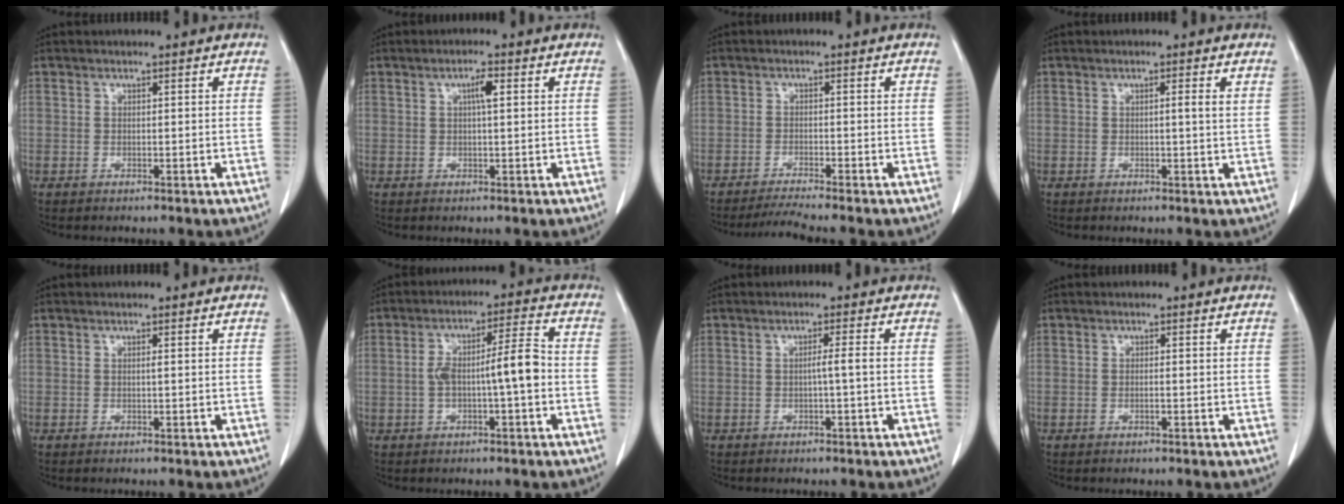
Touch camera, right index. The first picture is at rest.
{"total": 2.4, "force": [0.7, 0.2, 2.3], "torque": [-0.042, 0.004, 0.011]}
{"total": 3.7, "force": [-3.2, -1.5, 1.0], "torque": [-0.025, -0.017, -0.060]}
{"total": 1.6, "force": [0.5, -0.2, 1.5], "torque": [-0.021, 0.001, 0.006]}
{"total": 0.0}
{"total": 7.7, "force": [-1.1, 0.9, 7.6], "torque": [-0.137, 0.024, -0.018]}
{"total": 1.5, "force": [-0.4, -0.4, 1.4], "torque": [-0.024, 0.002, -0.007]}
{"total": 0.7, "force": [-0.2, -0.1, 0.6], "torque": [-0.013, 0.001, -0.003]}